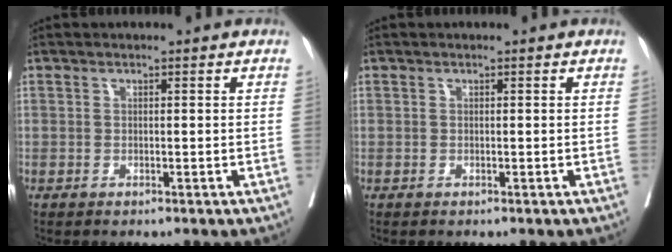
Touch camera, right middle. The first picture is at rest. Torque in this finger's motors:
{"motor_torque": [0.00, 0.00, 0.00, 0.00]}